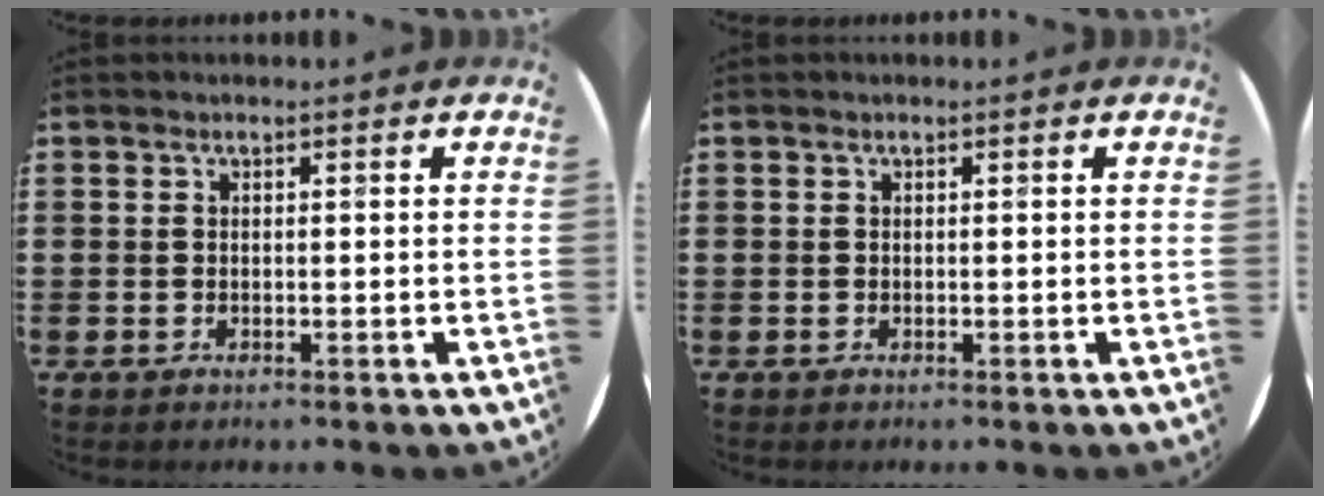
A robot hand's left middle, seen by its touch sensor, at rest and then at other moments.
{"total": 0.0}